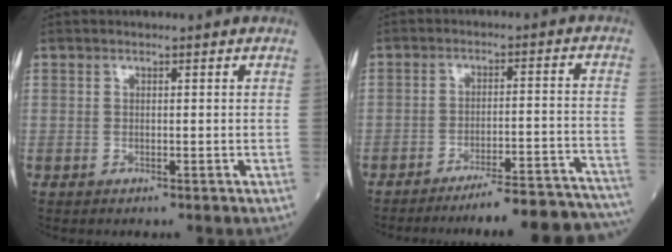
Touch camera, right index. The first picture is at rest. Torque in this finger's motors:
{"motor_torque": [0.27, -0.35, 0.24, 0.03]}